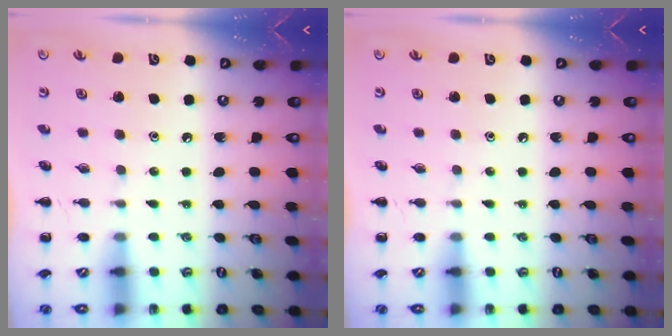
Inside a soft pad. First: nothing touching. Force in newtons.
{"total": 0.0}